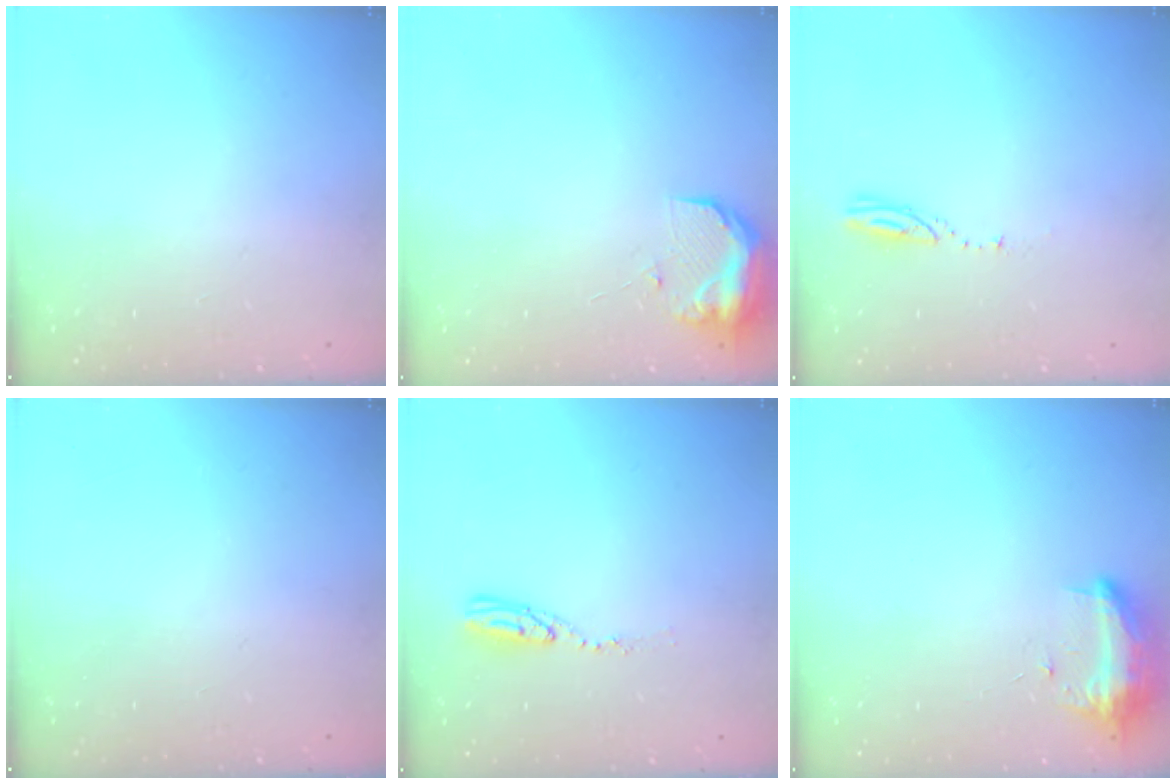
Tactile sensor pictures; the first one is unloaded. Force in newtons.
{"total": 9.3, "press": 9.2, "slide": 0.7}
{"total": 3.1, "press": 3.1, "slide": 0.2}
{"total": 0.0}
{"total": 5.1, "press": 5.1, "slide": 0.3}
{"total": 9.9, "press": 9.8, "slide": 1.0}